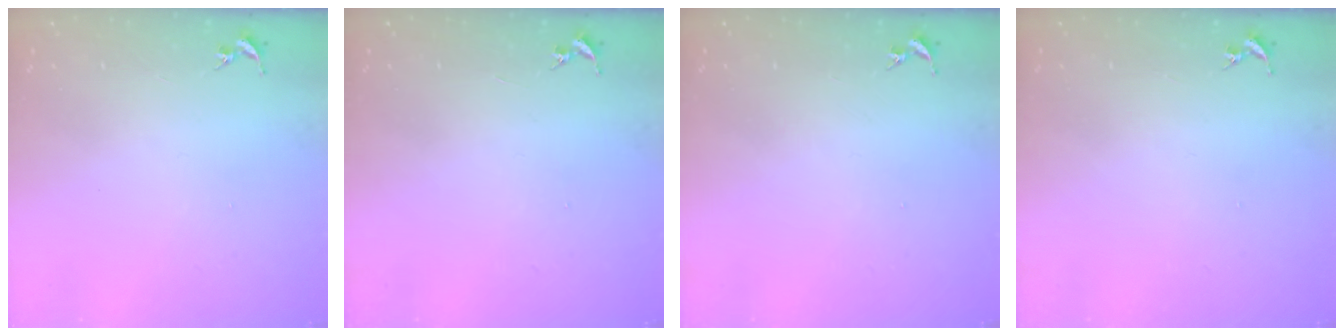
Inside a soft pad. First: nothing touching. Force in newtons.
{"total": 0.0}
{"total": 0.0}
{"total": 0.0}